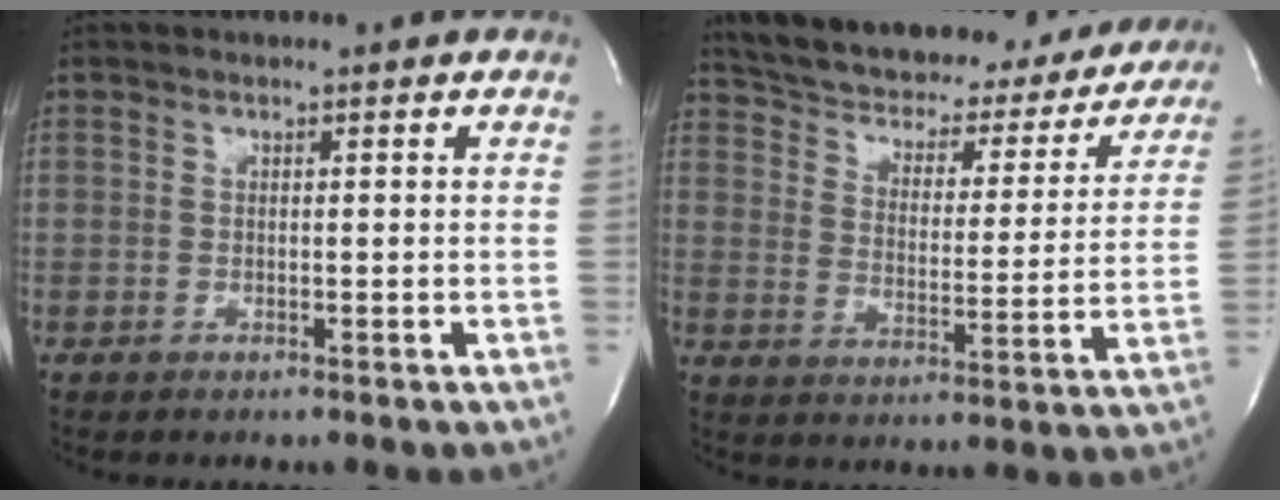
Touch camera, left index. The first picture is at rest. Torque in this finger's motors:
{"motor_torque": [1.08, -1.06, 0.19, 0.05]}